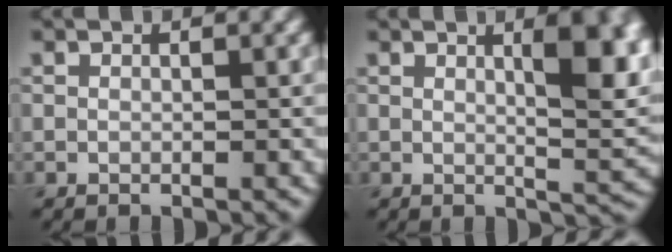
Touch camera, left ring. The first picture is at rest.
{"total": 6.6, "force": [2.0, 2.0, 5.9], "torque": [-0.063, 0.000, 0.030]}